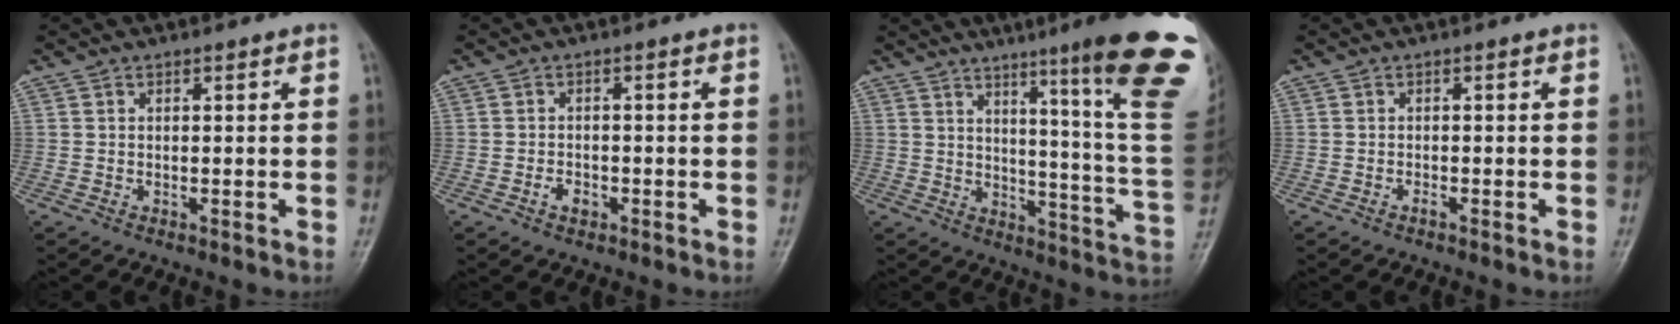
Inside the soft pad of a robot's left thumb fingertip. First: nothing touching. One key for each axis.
{"total": 2.1, "fx": -1.2, "fy": 1.4, "fz": 1.1, "tx": -0.016, "ty": 0.009, "tz": -0.019}
{"total": 23.0, "fx": 13.1, "fy": 1.2, "fz": 18.9, "tx": -0.213, "ty": -0.080, "tz": 0.168}
{"total": 0.6, "fx": -0.6, "fy": 0.1, "fz": 0.2, "tx": -0.004, "ty": 0.004, "tz": -0.011}